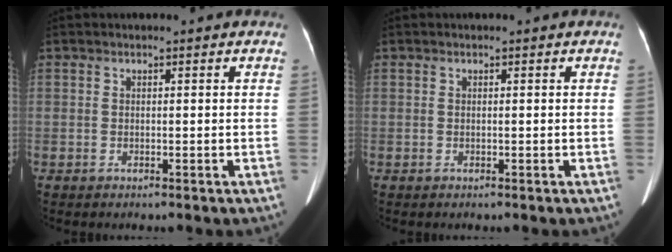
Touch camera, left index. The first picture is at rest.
{"total": 0.0}